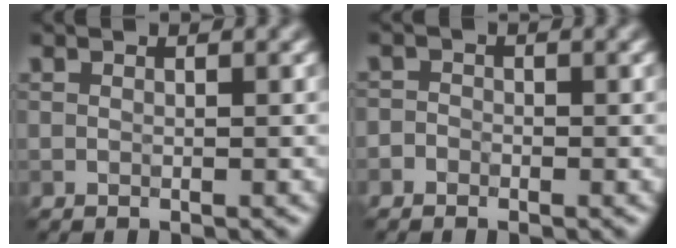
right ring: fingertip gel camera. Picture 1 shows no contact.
{"total": 1.0, "force": [-0.5, 0.8, 0.2], "torque": [0.004, 0.001, -0.017]}